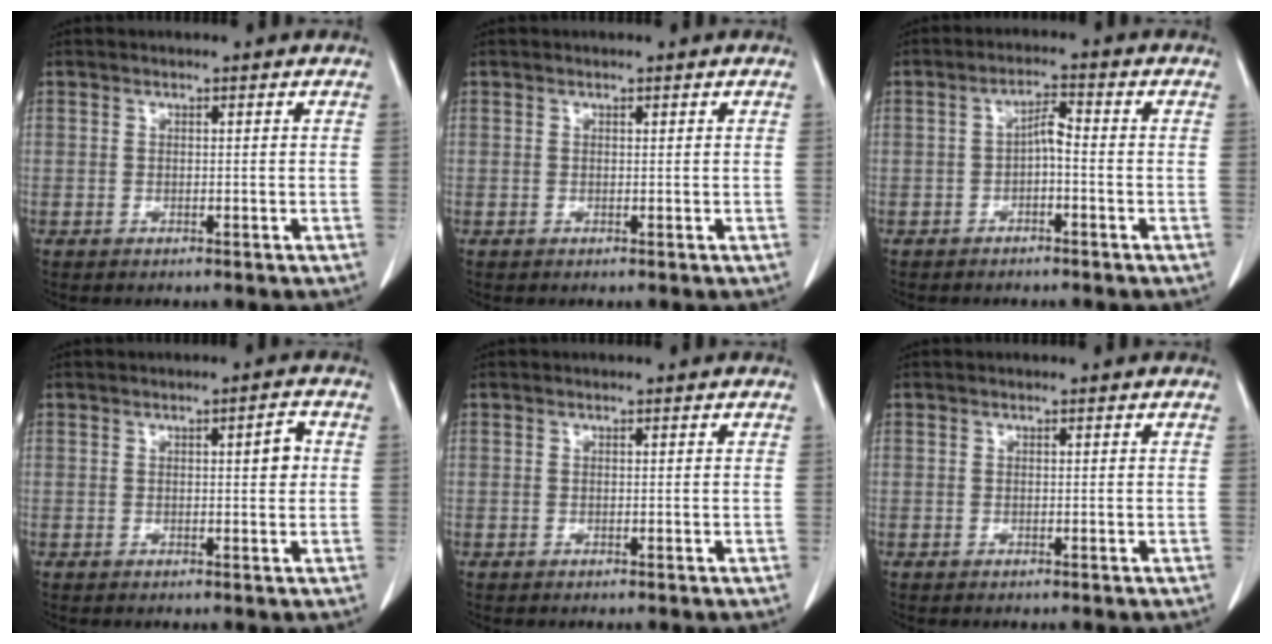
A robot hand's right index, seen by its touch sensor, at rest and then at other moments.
{"total": 0.0}
{"total": 3.0, "force": [-0.8, 0.8, 2.7], "torque": [-0.047, 0.010, -0.012]}
{"total": 2.6, "force": [0.5, 0.6, 2.5], "torque": [-0.034, 0.004, 0.006]}
{"total": 0.0}
{"total": 0.0}